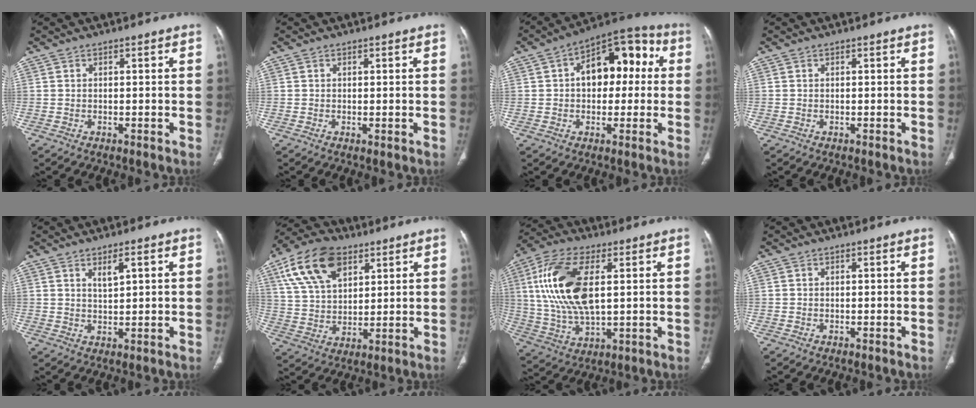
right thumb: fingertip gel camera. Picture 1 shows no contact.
{"total": 0.5, "force": [0.0, 0.2, 0.5], "torque": [-0.011, -0.004, 0.001]}
{"total": 14.8, "force": [2.3, 9.1, 11.5], "torque": [-0.120, 0.042, 0.025]}
{"total": 0.0}
{"total": 3.1, "force": [1.5, 0.9, 2.5], "torque": [-0.044, -0.012, 0.030]}
{"total": 15.3, "force": [7.5, 8.9, 9.9], "torque": [-0.168, -0.012, 0.140]}
{"total": 17.7, "force": [3.6, 8.4, 15.2], "torque": [-0.314, -0.003, 0.072]}
{"total": 0.0}